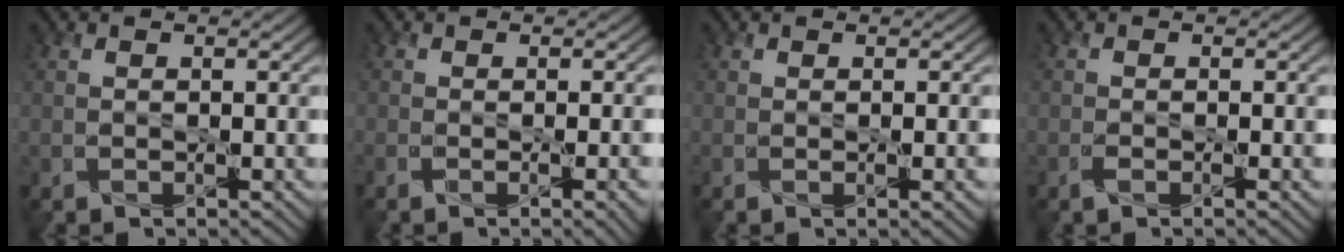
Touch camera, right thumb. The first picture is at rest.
{"total": 3.8, "force": [-1.2, 1.1, 3.5], "torque": [-0.048, -0.006, -0.017]}
{"total": 2.0, "force": [-0.1, 0.4, 2.0], "torque": [-0.029, 0.002, -0.004]}
{"total": 1.9, "force": [-0.9, 0.5, 1.6], "torque": [-0.030, -0.003, -0.017]}